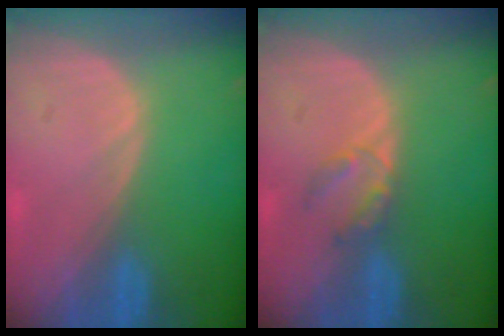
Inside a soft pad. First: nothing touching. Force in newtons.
{"total": 2.8, "press": 2.8, "slide": 0.3}